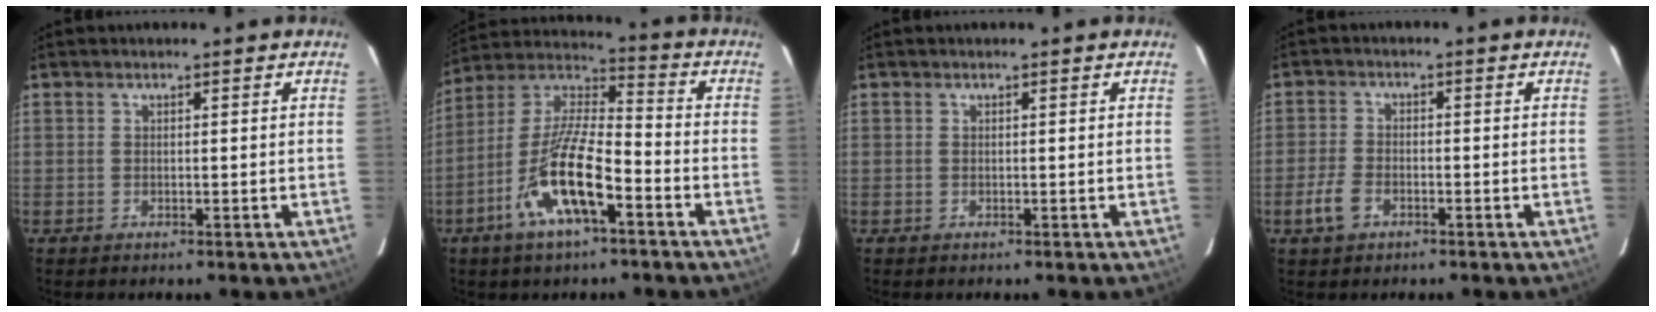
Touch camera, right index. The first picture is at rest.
{"total": 15.0, "force": [-7.0, 4.2, 12.6], "torque": [-0.256, -0.010, -0.137]}
{"total": 0.0}
{"total": 4.8, "force": [-2.6, 2.9, 2.8], "torque": [-0.071, -0.001, -0.050]}